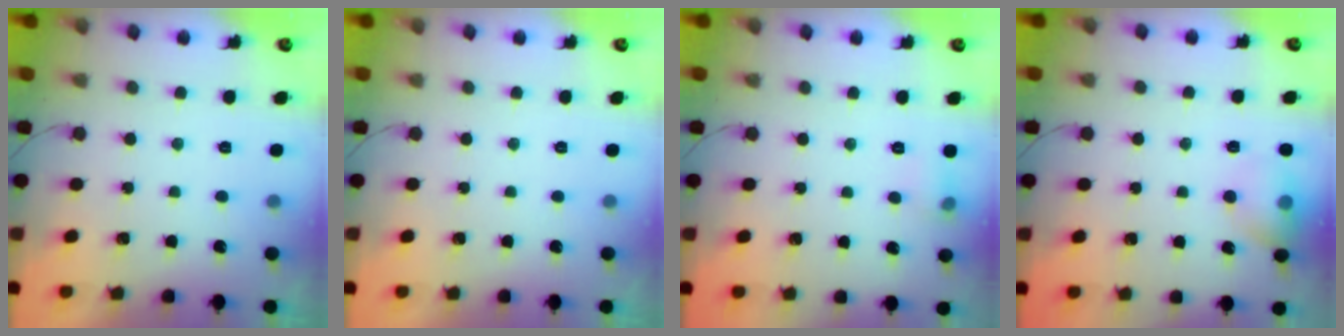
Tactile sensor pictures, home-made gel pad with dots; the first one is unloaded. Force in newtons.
{"total": 0.0}
{"total": 5.6, "press": 5.3, "slide": 1.8}
{"total": 8.7, "press": 8.5, "slide": 1.4}